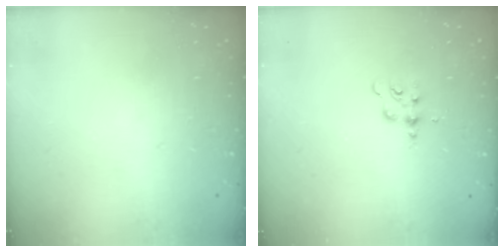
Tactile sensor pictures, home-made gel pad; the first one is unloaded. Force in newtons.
{"total": 4.0, "press": 3.9, "slide": 0.5}